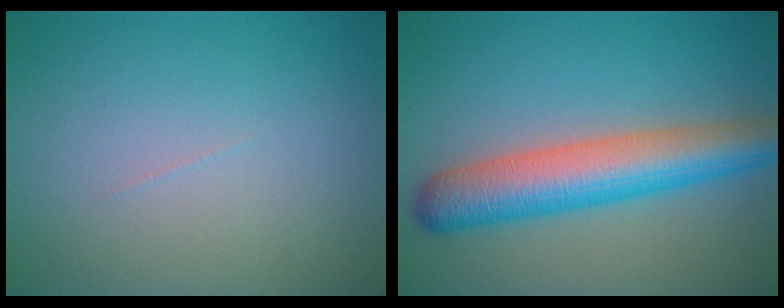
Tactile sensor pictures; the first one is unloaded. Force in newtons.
{"total": 7.6, "press": 7.5, "slide": 0.3}